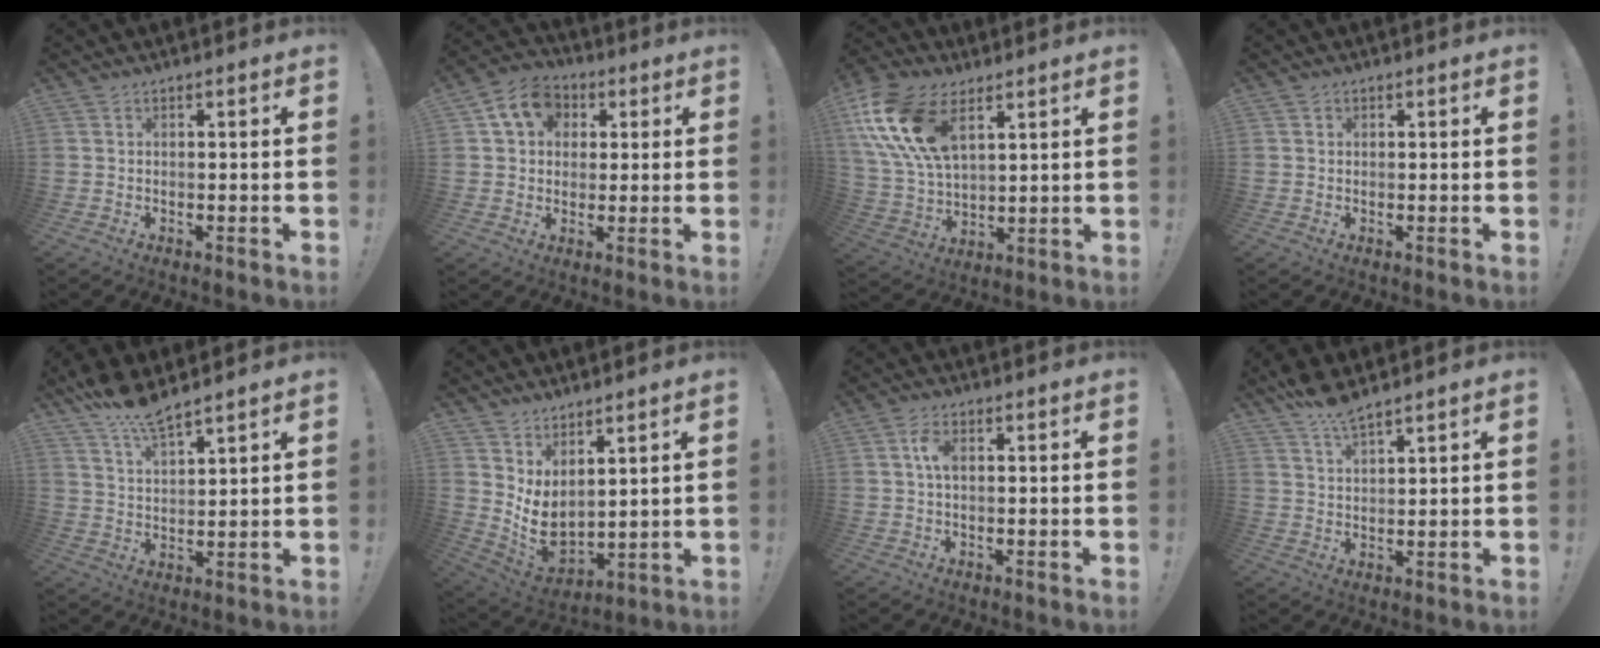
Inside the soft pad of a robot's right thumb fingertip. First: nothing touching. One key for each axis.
{"total": 10.1, "fx": 3.0, "fy": 8.9, "fz": 3.7, "tx": -0.049, "ty": -0.009, "tz": 0.063}
{"total": 19.8, "fx": 9.1, "fy": 11.9, "fz": 13.0, "tx": -0.277, "ty": -0.035, "tz": 0.166}
{"total": 0.7, "fx": 0.3, "fy": 0.7, "fz": -0.1, "tx": 0.008, "ty": -0.002, "tz": 0.005}
{"total": 8.7, "fx": 7.6, "fy": 1.3, "fz": 3.9, "tx": -0.079, "ty": -0.047, "tz": 0.139}
{"total": 7.4, "fx": 3.0, "fy": 4.8, "fz": 4.8, "tx": -0.087, "ty": -0.050, "tz": 0.064}
{"total": 4.5, "fx": 0.8, "fy": 2.4, "fz": 3.7, "tx": -0.065, "ty": 0.006, "tz": 0.013}
{"total": 6.4, "fx": 5.6, "fy": 1.1, "fz": 2.8, "tx": -0.051, "ty": -0.034, "tz": 0.101}